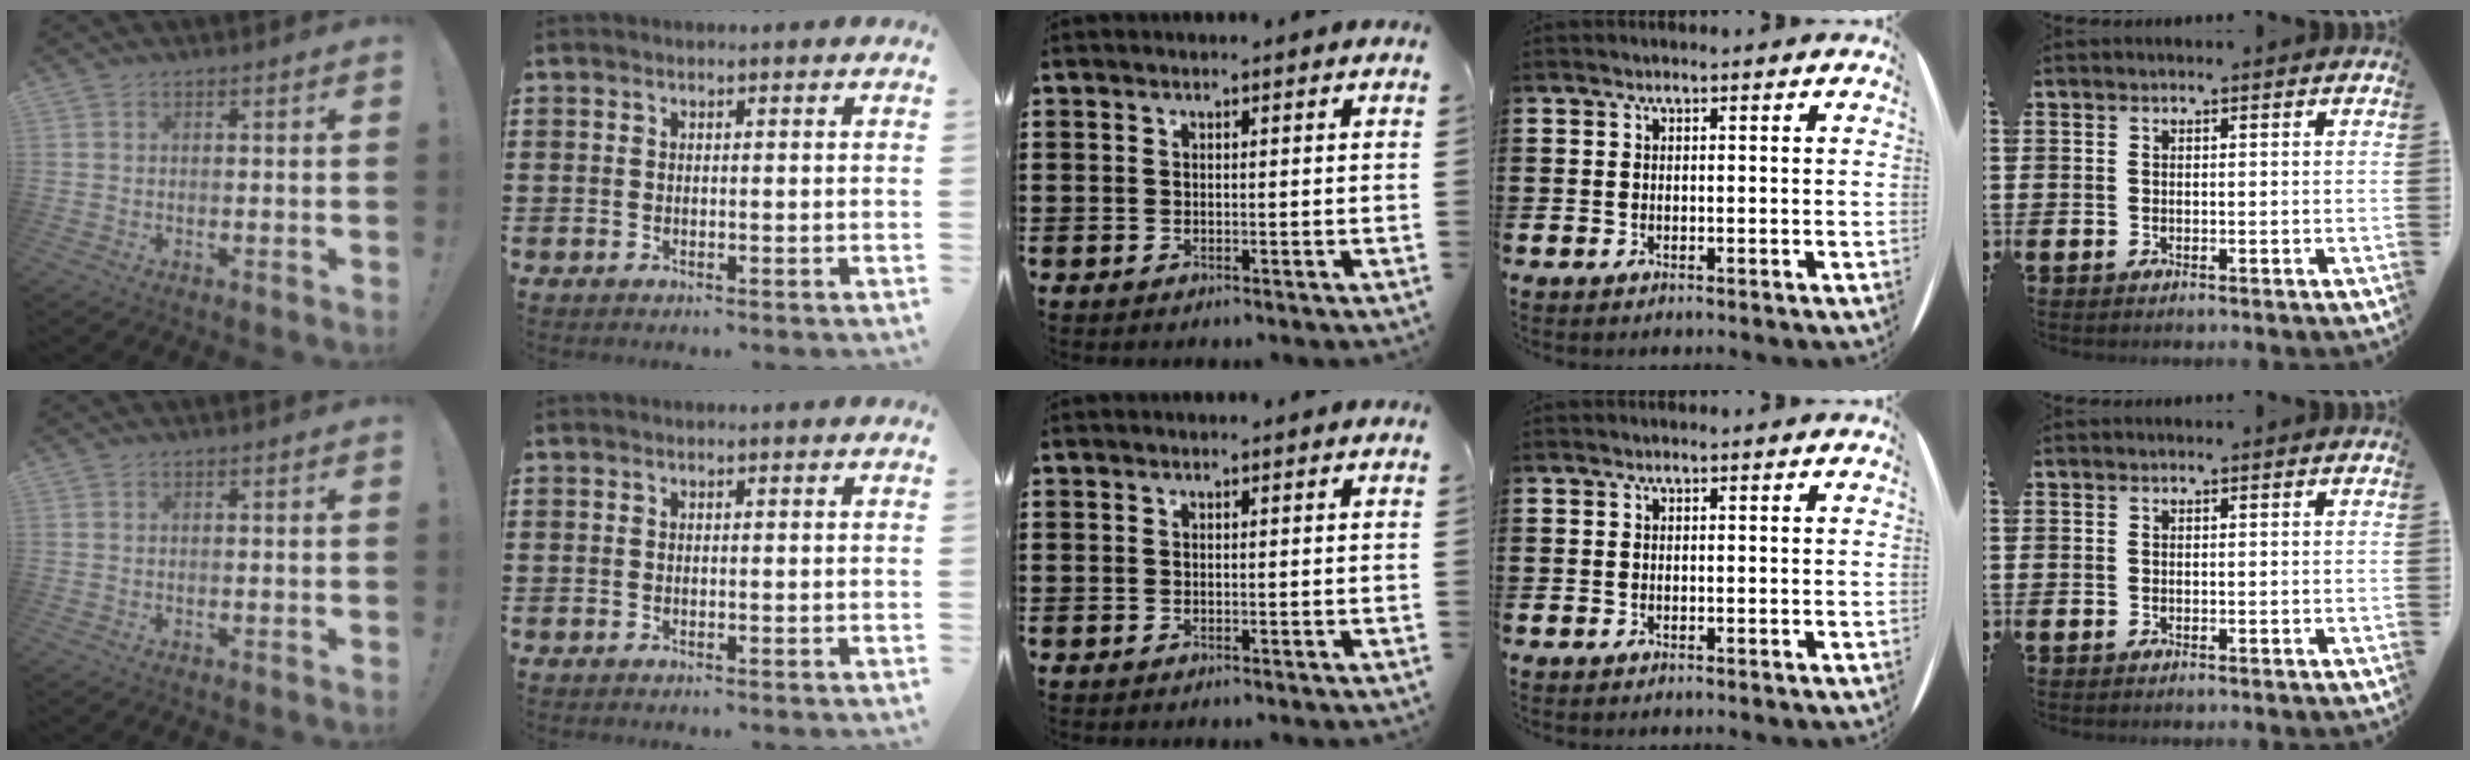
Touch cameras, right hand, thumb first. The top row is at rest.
{}